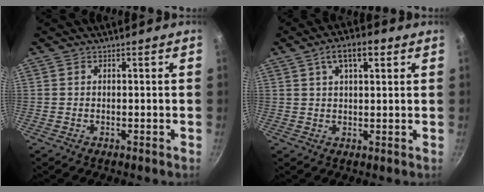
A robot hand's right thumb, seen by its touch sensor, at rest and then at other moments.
{"total": 7.4, "force": [3.3, 3.2, 5.8], "torque": [-0.086, 0.006, 0.051]}